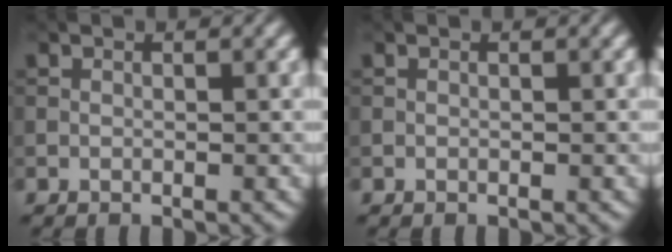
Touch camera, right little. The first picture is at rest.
{"total": 0.0}